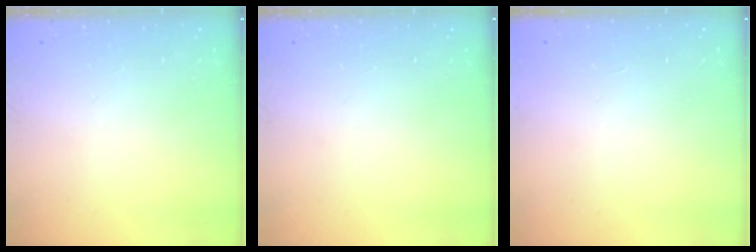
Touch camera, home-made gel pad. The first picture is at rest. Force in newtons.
{"total": 0.0}
{"total": 1.7, "press": 1.6, "slide": 0.1}